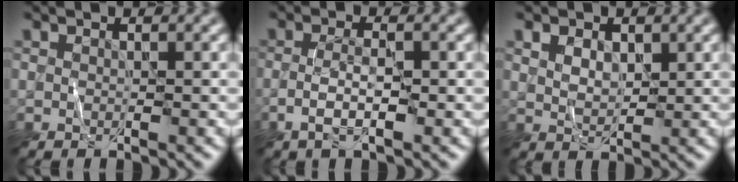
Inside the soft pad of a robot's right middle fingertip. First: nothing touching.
{"total": 2.5, "force": [-0.9, 0.6, 2.3], "torque": [-0.050, 0.003, -0.021]}
{"total": 2.3, "force": [1.1, 1.5, 1.4], "torque": [-0.026, -0.002, 0.023]}